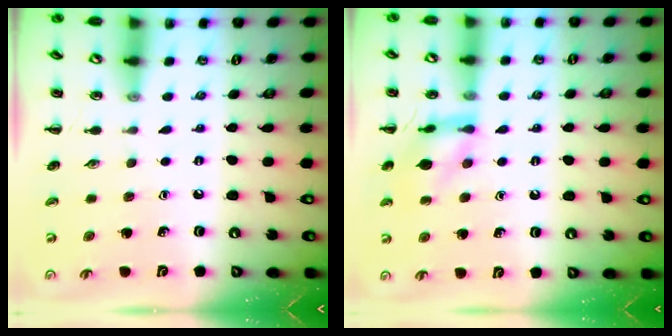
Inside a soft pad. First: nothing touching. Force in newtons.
{"total": 12.8, "press": 12.8, "slide": 1.0}